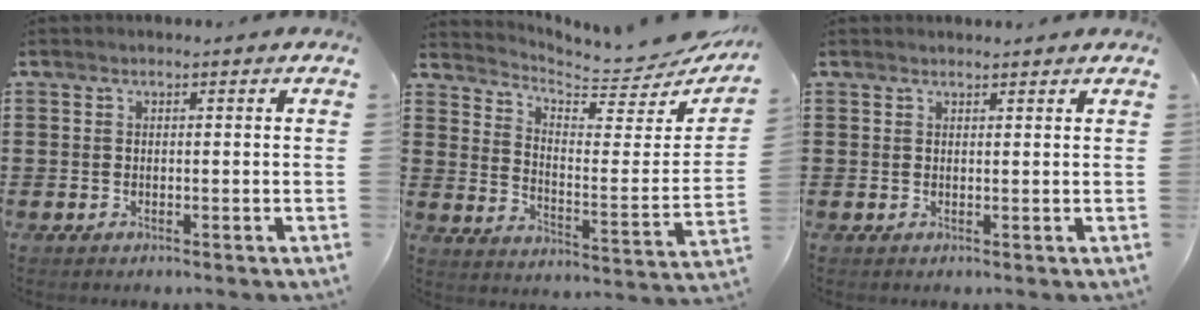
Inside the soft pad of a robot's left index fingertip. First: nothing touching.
{"total": 5.0, "force": [4.7, 0.7, 1.6], "torque": [-0.051, -0.042, 0.076]}
{"total": 0.9, "force": [0.9, 0.0, 0.1], "torque": [-0.004, -0.001, 0.017]}